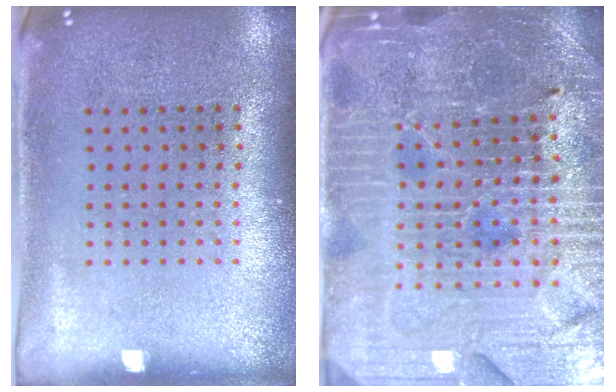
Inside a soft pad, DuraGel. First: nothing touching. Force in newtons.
{"total": 4.9, "press": 4.7, "slide": 1.5}